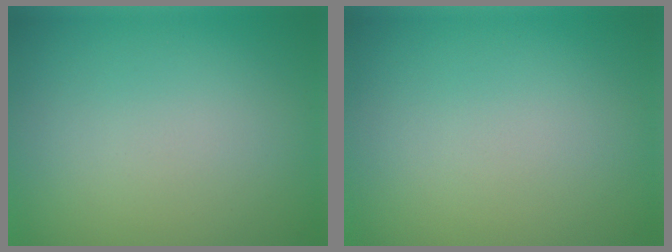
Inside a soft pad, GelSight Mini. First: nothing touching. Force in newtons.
{"total": 0.0}